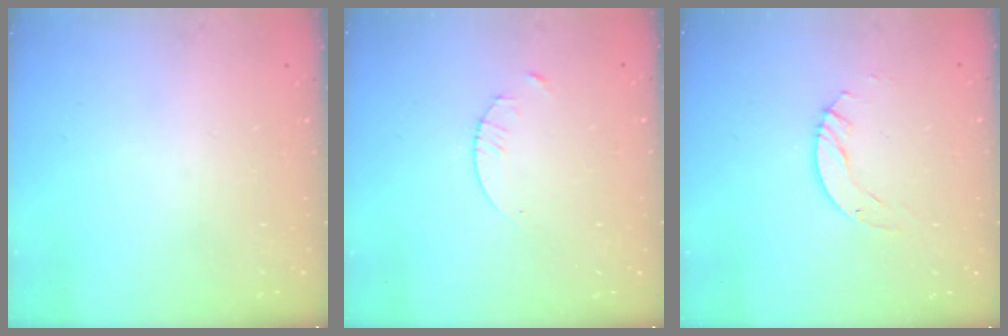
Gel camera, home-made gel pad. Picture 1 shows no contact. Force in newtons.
{"total": 1.3, "press": 1.3, "slide": 0.2}
{"total": 4.0, "press": 4.0, "slide": 0.3}